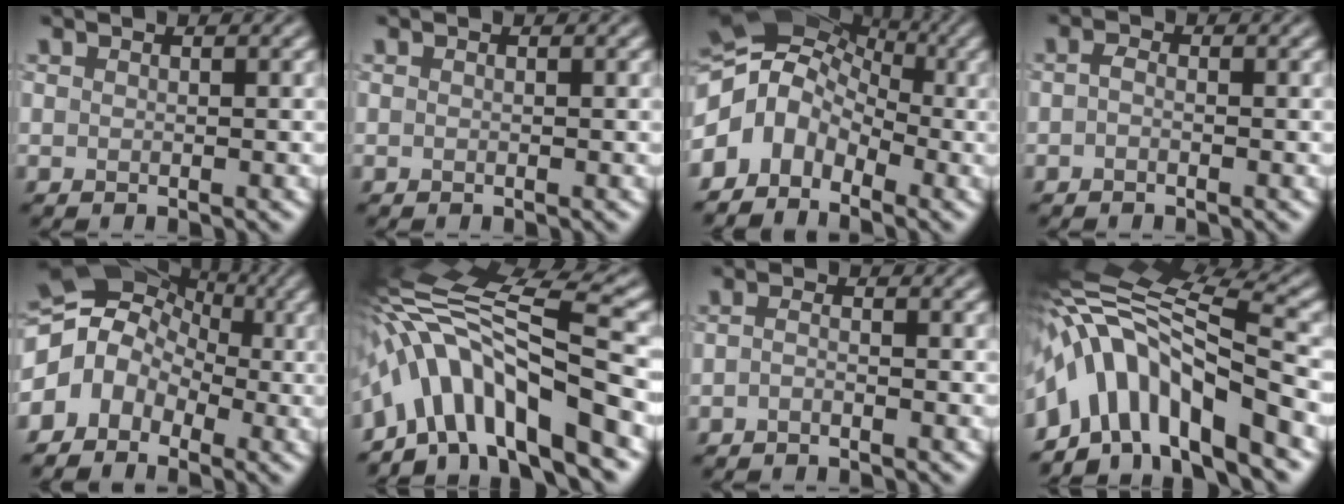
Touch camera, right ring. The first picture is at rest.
{"total": 0.0}
{"total": 7.1, "force": [-2.5, 5.3, 4.1], "torque": [-0.058, 0.015, -0.072]}
{"total": 1.0, "force": [-0.4, 0.5, 0.7], "torque": [-0.017, 0.000, -0.012]}
{"total": 6.5, "force": [-1.9, 5.3, 3.4], "torque": [-0.057, 0.014, -0.062]}
{"total": 12.3, "force": [-4.4, 3.8, 10.9], "torque": [-0.184, 0.031, -0.077]}
{"total": 1.1, "force": [-0.8, 0.3, 0.7], "torque": [-0.016, -0.003, -0.019]}
{"total": 11.6, "force": [-4.9, 4.5, 9.5], "torque": [-0.159, 0.025, -0.093]}